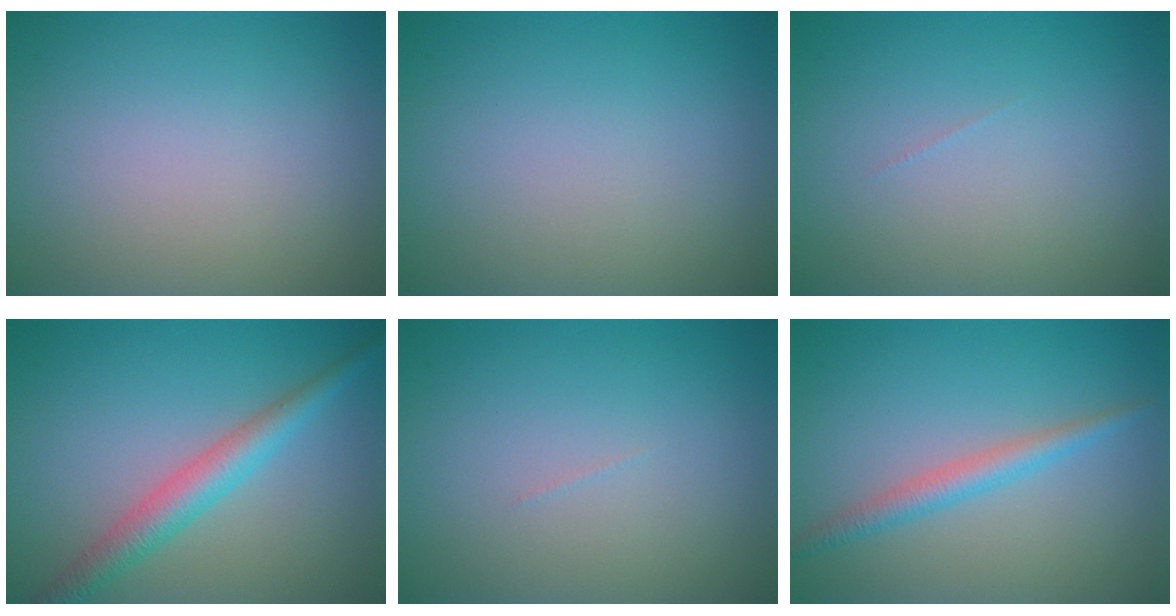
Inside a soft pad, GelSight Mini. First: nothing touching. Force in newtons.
{"total": 0.0}
{"total": 0.0}
{"total": 3.6, "press": 3.6, "slide": 0.1}
{"total": 0.0}
{"total": 2.3, "press": 2.3, "slide": 0.1}